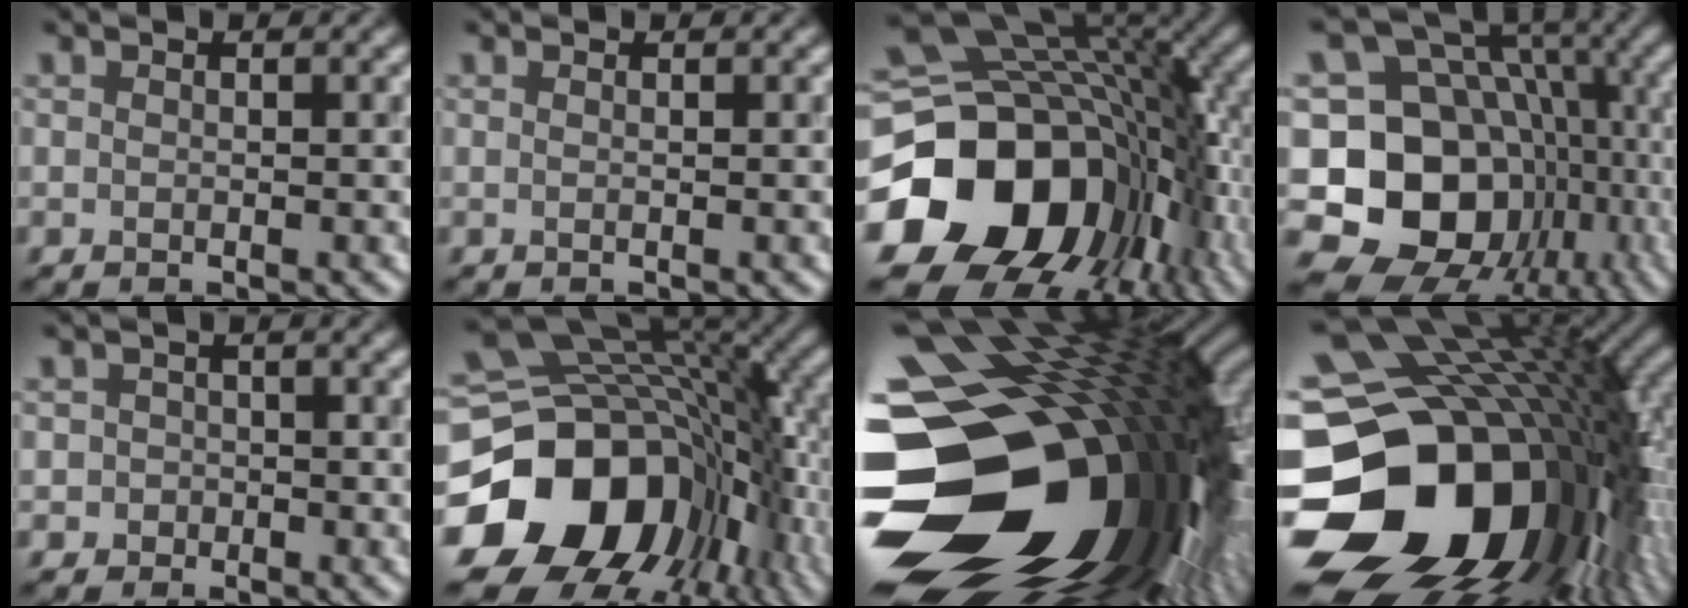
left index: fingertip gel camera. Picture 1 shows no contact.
{"total": 0.0}
{"total": 20.5, "force": [-5.1, 15.9, 12.0], "torque": [-0.250, -0.034, -0.062]}
{"total": 17.0, "force": [-4.2, 13.8, 8.9], "torque": [-0.168, 0.006, -0.071]}
{"total": 2.2, "force": [-0.7, 2.1, 0.1], "torque": [0.029, 0.007, -0.023]}
{"total": 19.4, "force": [-5.8, 14.8, 11.1], "torque": [-0.229, -0.032, -0.079]}
{"total": 21.1, "force": [-4.6, 12.9, 16.0], "torque": [-0.289, -0.015, -0.067]}
{"total": 21.0, "force": [-4.3, 14.5, 14.5], "torque": [-0.283, -0.034, -0.052]}